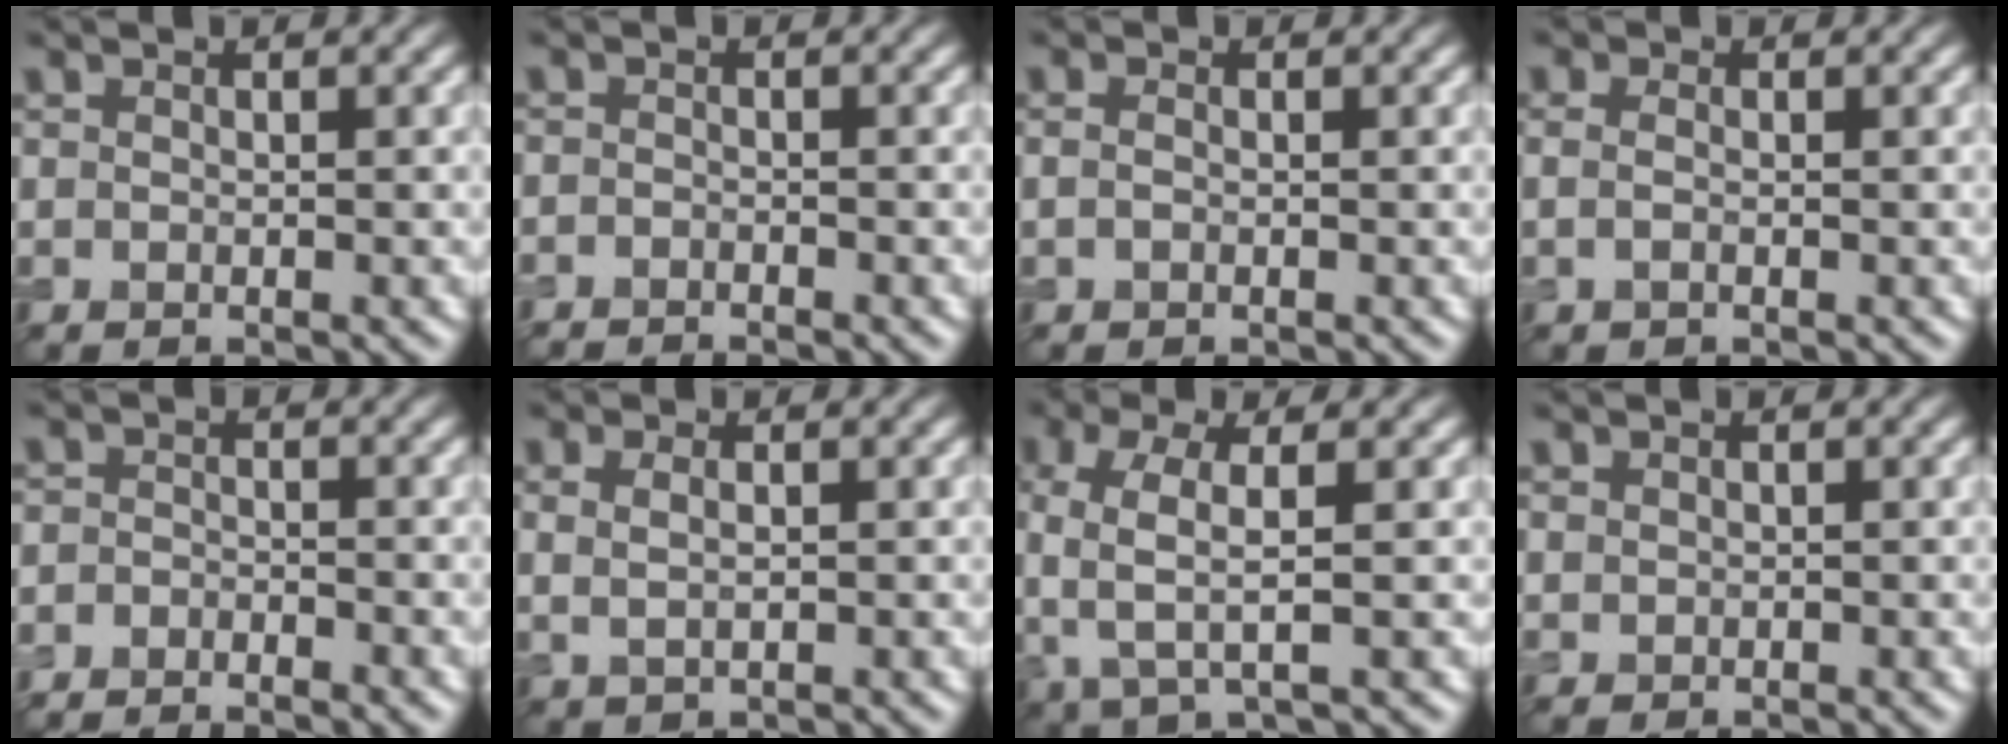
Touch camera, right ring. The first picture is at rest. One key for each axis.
{"total": 1.5, "fx": -1.4, "fy": 0.4, "fz": 0.1, "tx": 0.002, "ty": -0.005, "tz": -0.029}
{"total": 0.6, "fx": -0.1, "fy": 0.4, "fz": 0.5, "tx": -0.012, "ty": 0.000, "tz": -0.003}
{"total": 1.2, "fx": 0.1, "fy": 0.7, "fz": 1.0, "tx": -0.027, "ty": -0.003, "tz": -0.009}
{"total": 2.4, "fx": -2.3, "fy": 0.7, "fz": 0.3, "tx": 0.002, "ty": -0.001, "tz": -0.049}
{"total": 1.9, "fx": 0.5, "fy": 1.0, "fz": 1.5, "tx": -0.031, "ty": -0.005, "tz": 0.017}
{"total": 4.7, "fx": 0.1, "fy": 1.7, "fz": 4.4, "tx": -0.105, "ty": 0.001, "tz": 0.001}
{"total": 0.6, "fx": 0.3, "fy": 0.5, "fz": 0.0, "tx": 0.005, "ty": -0.003, "tz": 0.007}